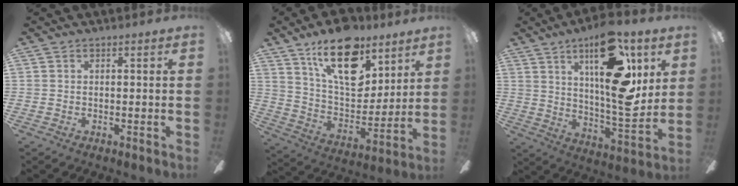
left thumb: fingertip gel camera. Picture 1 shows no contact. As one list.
[{"total": 21.8, "force": [13.3, 11.3, 13.2], "torque": [-0.208, -0.067, 0.233]}, {"total": 24.6, "force": [11.8, 9.1, 19.5], "torque": [-0.285, -0.062, 0.190]}]